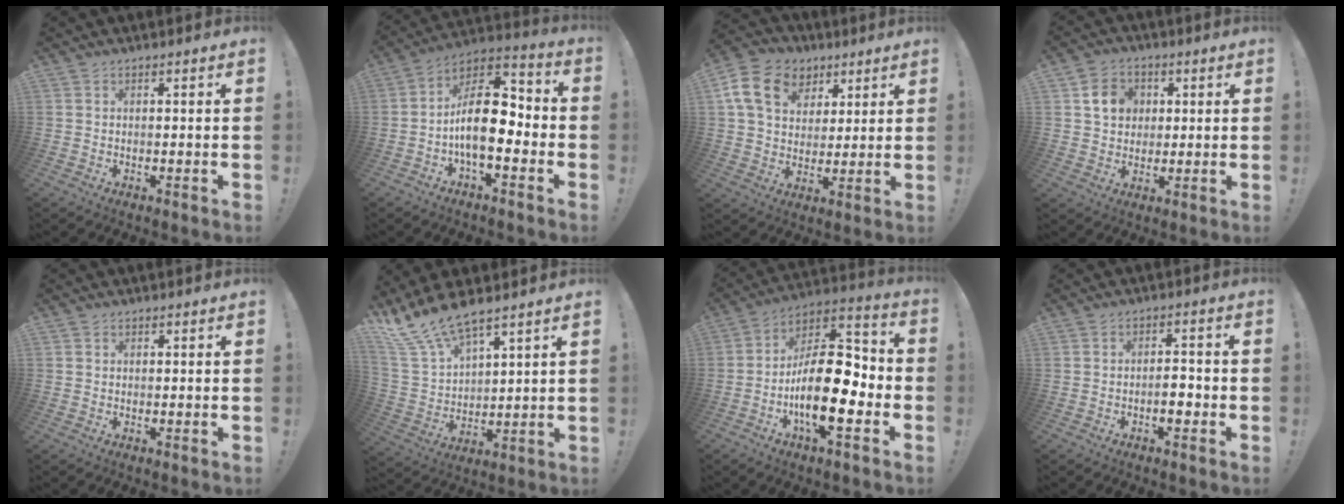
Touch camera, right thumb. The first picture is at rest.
{"total": 16.3, "force": [-2.7, 8.1, 13.8], "torque": [-0.238, 0.016, -0.042]}
{"total": 16.5, "force": [6.6, 12.4, 8.7], "torque": [-0.134, -0.016, 0.131]}
{"total": 8.9, "force": [2.8, 7.7, 3.5], "torque": [-0.051, 0.000, 0.057]}
{"total": 0.6, "force": [0.3, 0.5, -0.1], "torque": [0.009, -0.003, 0.004]}
{"total": 12.5, "force": [10.9, 3.1, 5.3], "torque": [-0.124, -0.076, 0.203]}
{"total": 21.0, "force": [-5.6, 9.0, 18.1], "torque": [-0.321, 0.022, -0.087]}
{"total": 5.0, "force": [-2.0, 2.2, 4.0], "torque": [-0.050, 0.006, -0.037]}